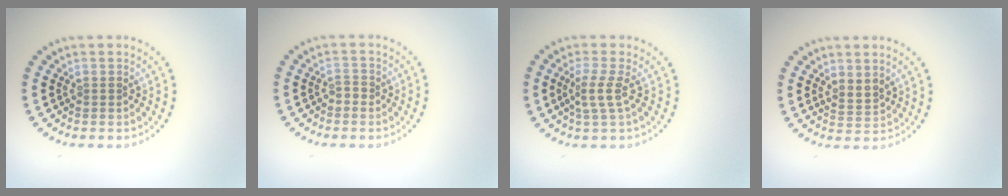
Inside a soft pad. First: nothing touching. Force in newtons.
{"total": 0.9, "press": 0.8, "slide": 0.3}
{"total": 2.2, "press": 1.7, "slide": 1.5}
{"total": 1.6, "press": 1.3, "slide": 1.0}